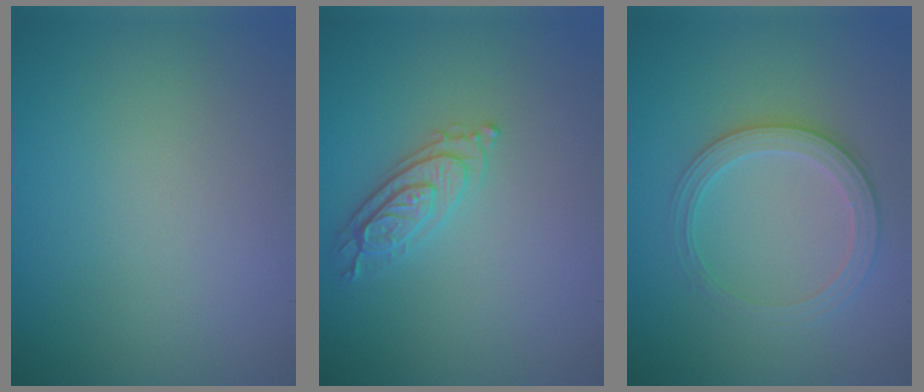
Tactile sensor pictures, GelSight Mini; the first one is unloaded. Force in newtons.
{"total": 2.4, "press": 2.3, "slide": 0.7}
{"total": 2.8, "press": 2.6, "slide": 0.8}